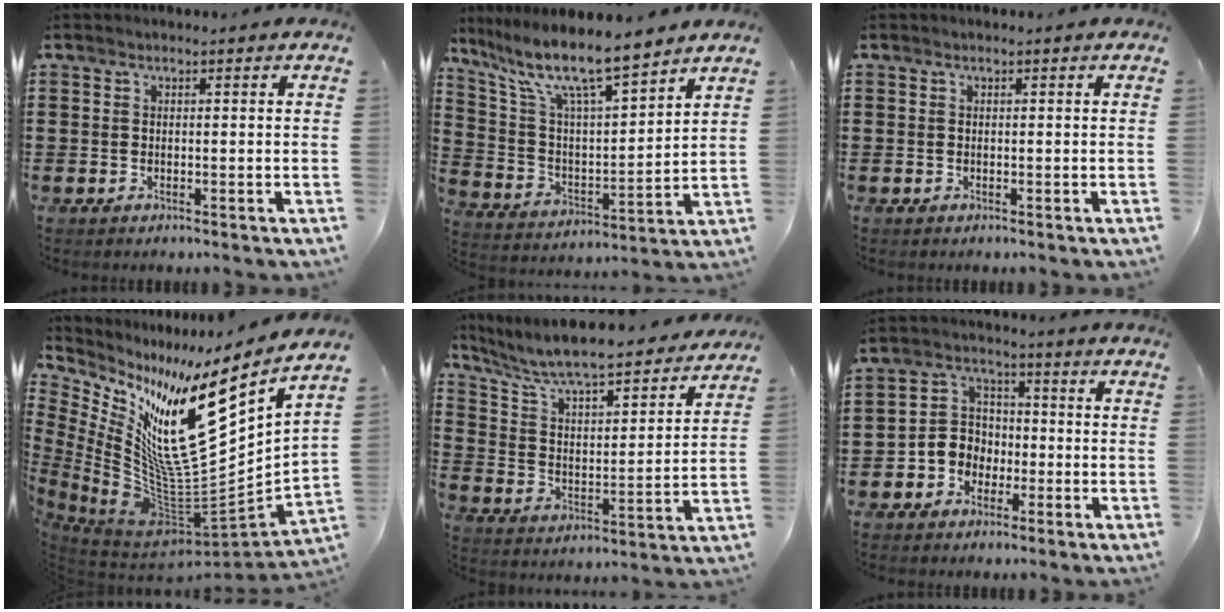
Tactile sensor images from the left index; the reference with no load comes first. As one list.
[{"total": 10.3, "force": [8.3, 1.6, 5.9], "torque": [-0.149, -0.049, 0.139]}, {"total": 0.0}, {"total": 17.4, "force": [6.3, 5.4, 15.3], "torque": [-0.263, -0.070, 0.095]}, {"total": 7.2, "force": [6.7, 0.0, 2.7], "torque": [-0.082, -0.054, 0.108]}, {"total": 5.0, "force": [-1.9, 4.5, 1.2], "torque": [-0.045, 0.008, -0.043]}]